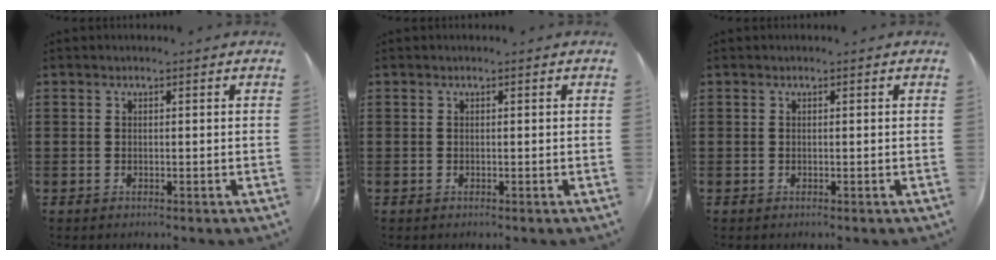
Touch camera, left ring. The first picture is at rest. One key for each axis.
{"total": 0.0}
{"total": 0.0}